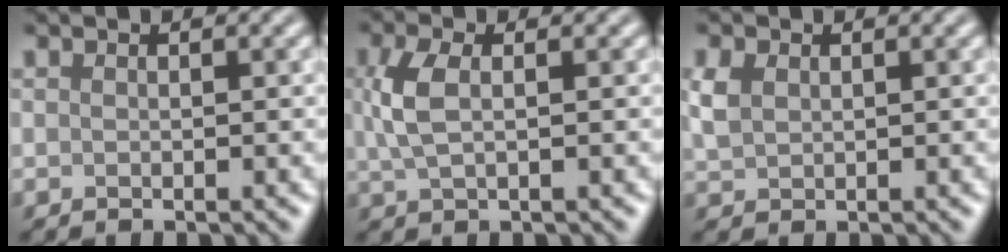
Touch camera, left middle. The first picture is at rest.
{"total": 3.2, "force": [0.7, 1.6, 2.7], "torque": [-0.067, 0.005, 0.013]}
{"total": 2.1, "force": [0.7, 1.5, 1.2], "torque": [-0.030, 0.004, 0.016]}